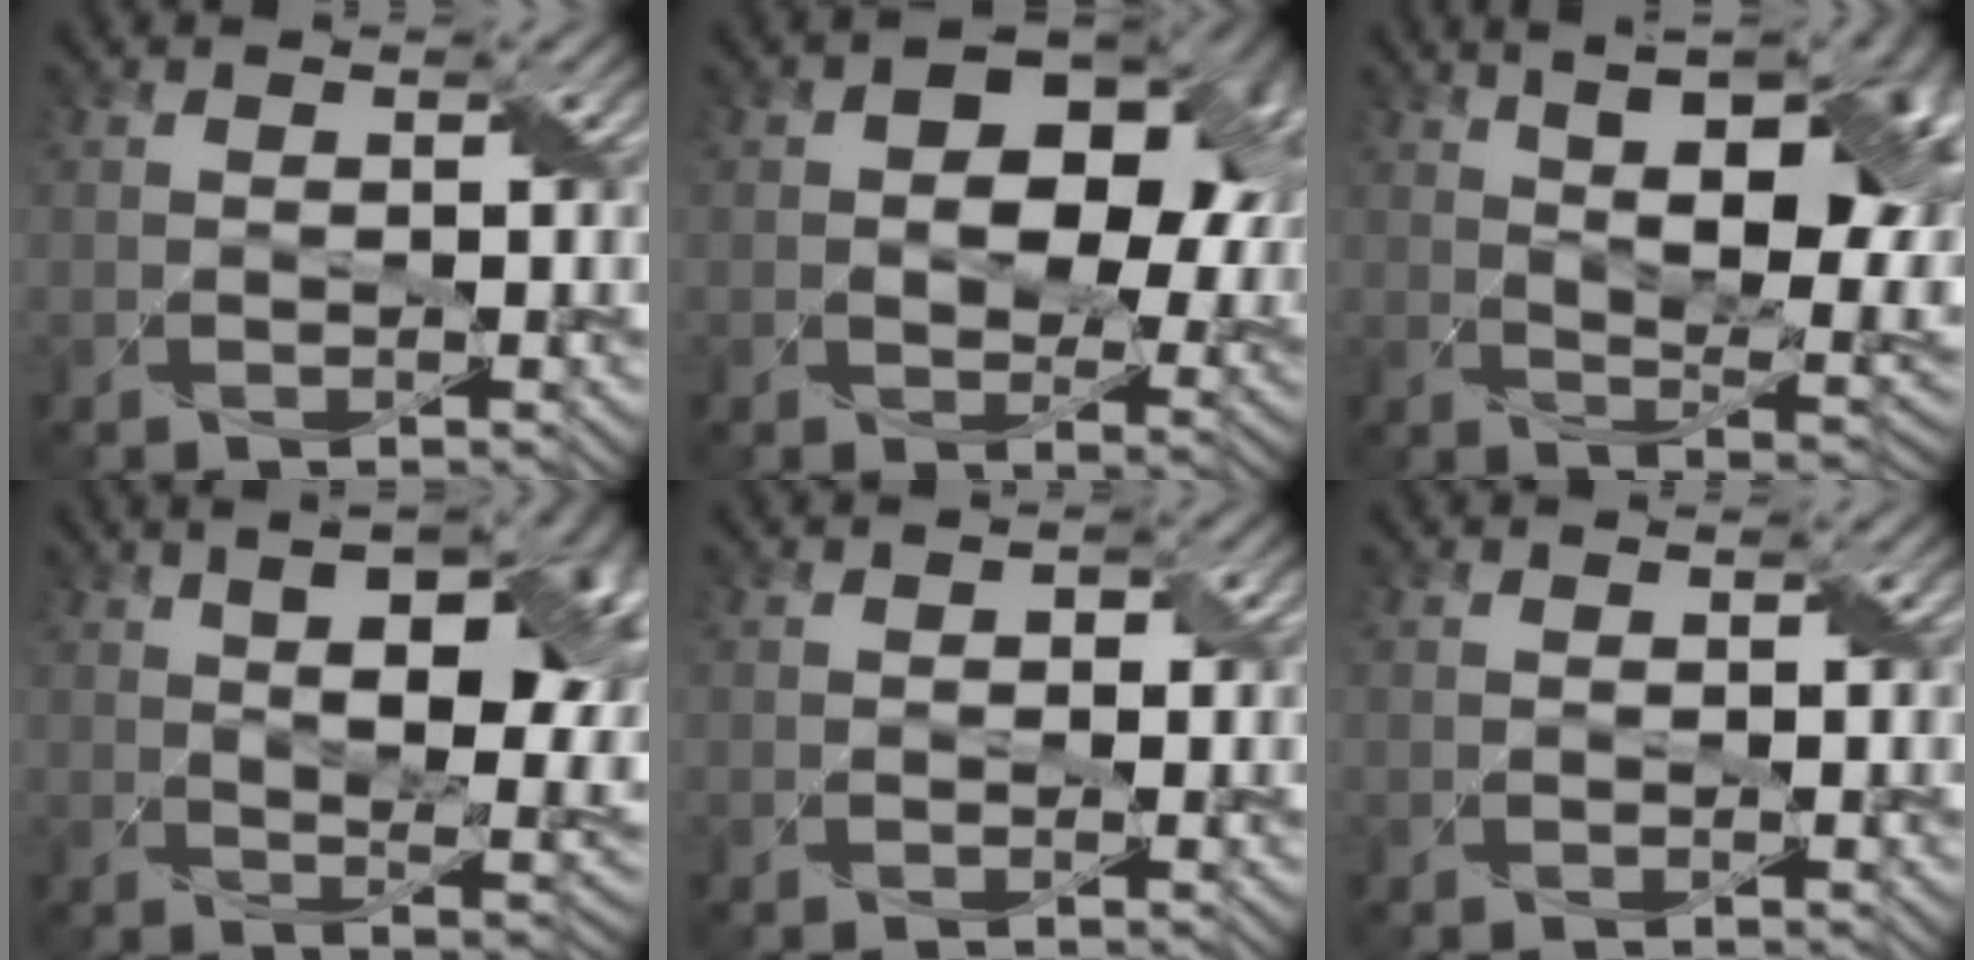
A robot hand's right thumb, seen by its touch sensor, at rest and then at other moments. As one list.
[{"total": 11.8, "force": [2.3, 7.7, 8.6], "torque": [-0.113, 0.001, 0.037]}, {"total": 16.9, "force": [5.2, 7.2, 14.4], "torque": [-0.205, 0.030, 0.080]}, {"total": 15.0, "force": [4.1, 6.6, 12.8], "torque": [-0.172, 0.019, 0.050]}, {"total": 1.2, "force": [0.0, 1.0, 0.7], "torque": [-0.008, -0.001, 0.001]}, {"total": 0.0}]